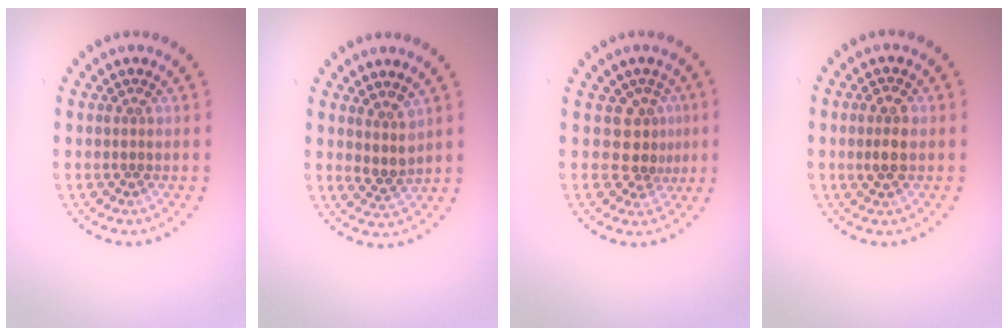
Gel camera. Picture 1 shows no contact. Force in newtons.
{"total": 2.0, "press": 1.6, "slide": 1.2}
{"total": 2.4, "press": 1.8, "slide": 1.6}
{"total": 2.1, "press": 2.1, "slide": 0.3}